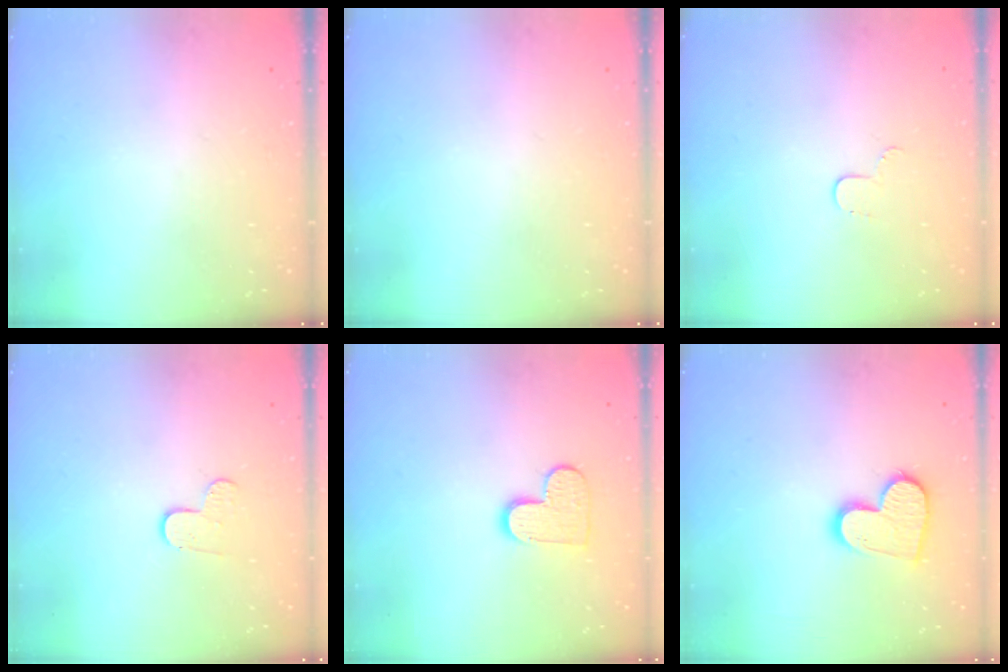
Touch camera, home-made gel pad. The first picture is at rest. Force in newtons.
{"total": 0.0}
{"total": 3.2, "press": 3.2, "slide": 0.3}
{"total": 6.8, "press": 6.8, "slide": 0.5}
{"total": 8.8, "press": 8.8, "slide": 0.4}
{"total": 13.0, "press": 13.0, "slide": 1.1}